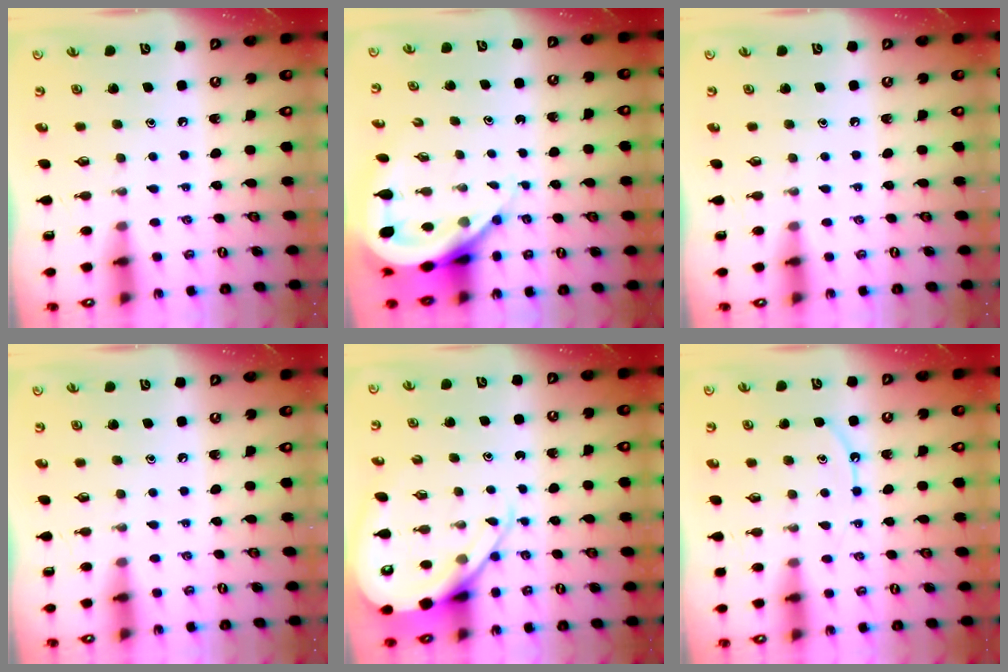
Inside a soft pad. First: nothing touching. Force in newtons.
{"total": 9.2, "press": 9.2, "slide": 1.2}
{"total": 0.0}
{"total": 0.0}
{"total": 9.2, "press": 9.2, "slide": 0.9}
{"total": 7.3, "press": 7.3, "slide": 0.8}